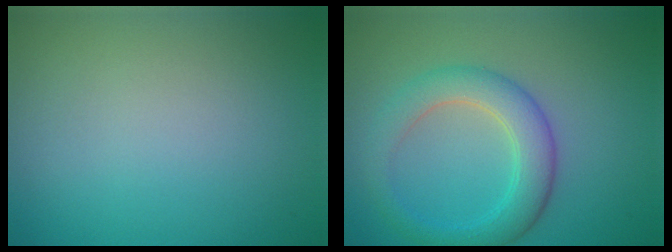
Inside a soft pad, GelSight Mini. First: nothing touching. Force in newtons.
{"total": 4.4, "press": 4.4, "slide": 0.1}